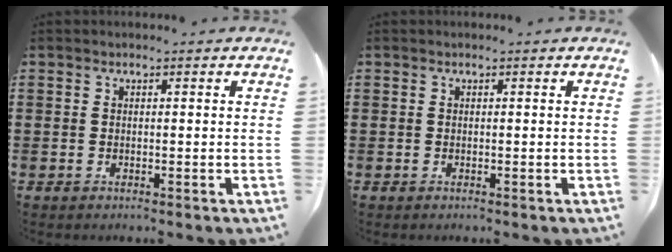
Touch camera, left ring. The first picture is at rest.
{"total": 0.0}